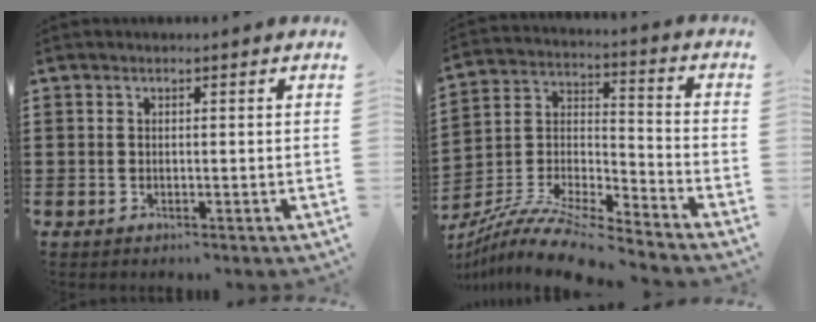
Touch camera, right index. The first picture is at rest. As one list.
[{"total": 9.7, "force": [-8.8, 1.3, 3.9], "torque": [-0.088, 0.006, -0.180]}]